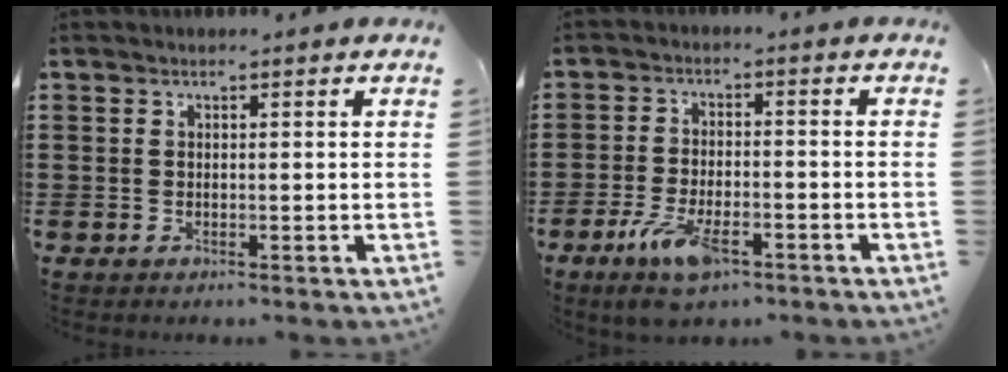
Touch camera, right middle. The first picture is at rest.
{"total": 7.4, "force": [-4.0, 2.8, 5.5], "torque": [-0.117, -0.006, -0.072]}